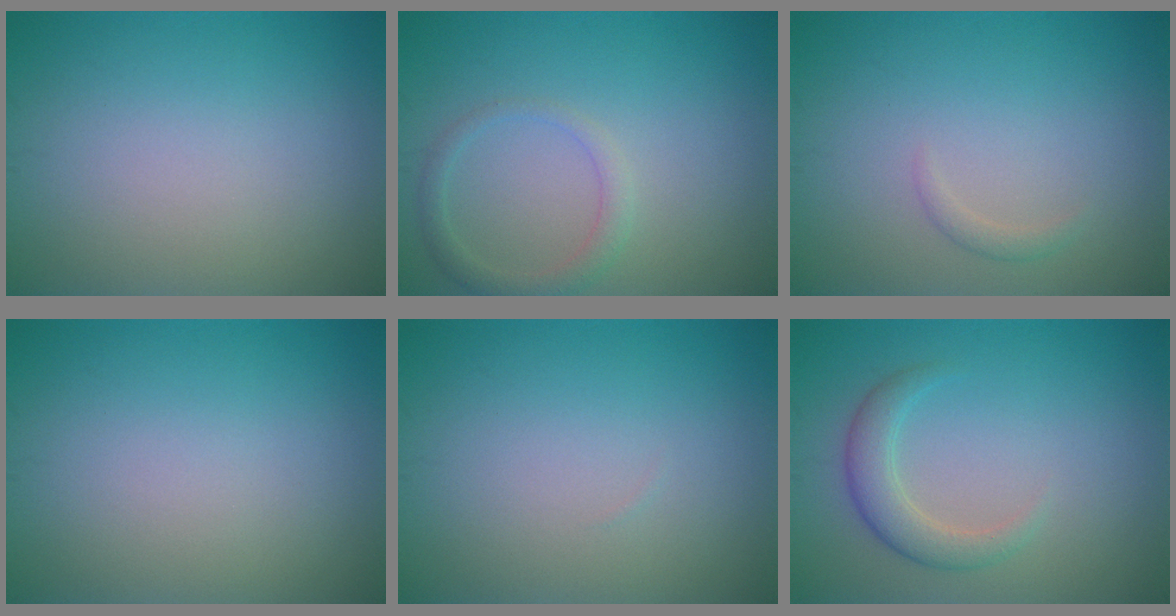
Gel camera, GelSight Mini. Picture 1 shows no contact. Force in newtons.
{"total": 1.9, "press": 1.9, "slide": 0.1}
{"total": 0.8, "press": 0.8, "slide": 0.1}
{"total": 0.0}
{"total": 0.0}
{"total": 2.7, "press": 2.7, "slide": 0.2}